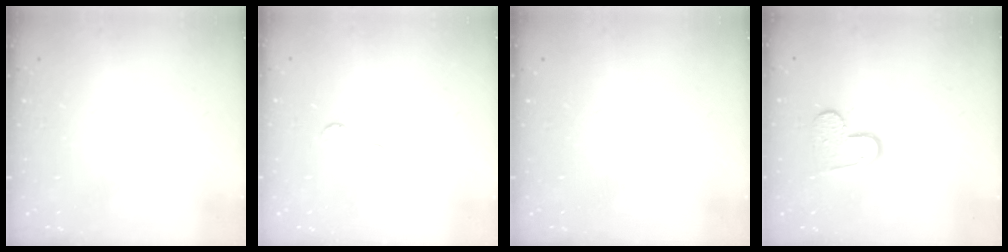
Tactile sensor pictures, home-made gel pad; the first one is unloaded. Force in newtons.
{"total": 4.4, "press": 4.4, "slide": 0.4}
{"total": 0.0}
{"total": 9.2, "press": 9.2, "slide": 0.6}